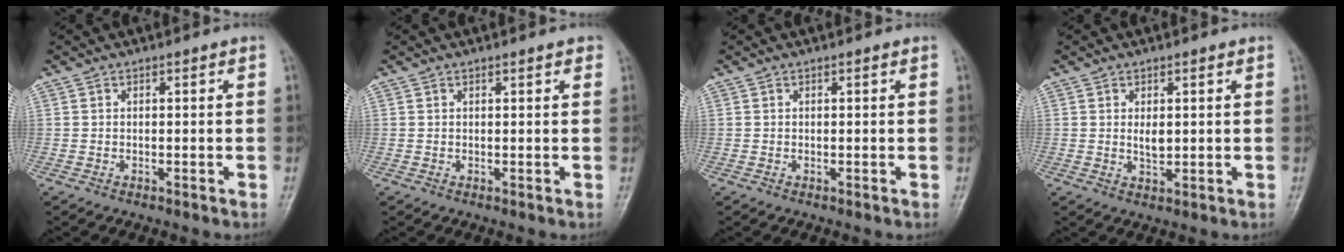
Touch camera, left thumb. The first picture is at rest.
{"total": 1.2, "force": [0.8, 0.4, 0.7], "torque": [-0.008, -0.001, 0.008]}
{"total": 0.0}
{"total": 2.5, "force": [0.6, 1.3, 2.1], "torque": [-0.030, -0.007, 0.013]}